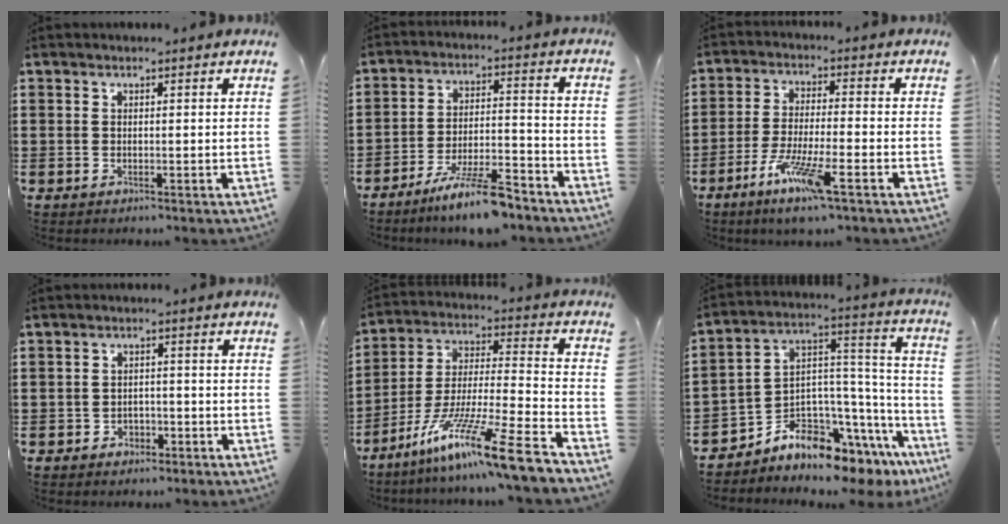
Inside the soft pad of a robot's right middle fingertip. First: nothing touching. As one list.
[{"total": 9.2, "force": [-7.4, 1.0, 5.3], "torque": [-0.098, 0.004, -0.137]}, {"total": 7.7, "force": [-4.9, 0.7, 5.9], "torque": [-0.117, -0.010, -0.090]}, {"total": 1.9, "force": [-1.6, 1.1, 0.3], "torque": [-0.015, -0.001, -0.035]}, {"total": 14.8, "force": [-11.3, -0.6, 9.6], "torque": [-0.168, 0.012, -0.209]}, {"total": 6.1, "force": [-5.9, 1.5, 1.1], "torque": [-0.040, -0.030, -0.120]}]